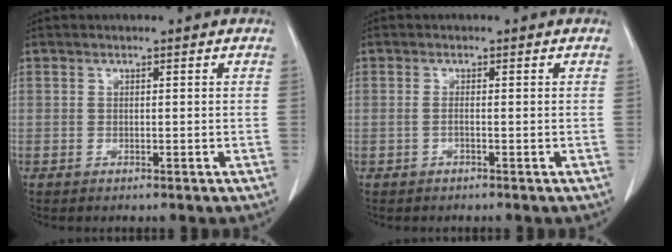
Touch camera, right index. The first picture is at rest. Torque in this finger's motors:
{"motor_torque": [-0.12, 0.11, -0.03, -0.01]}